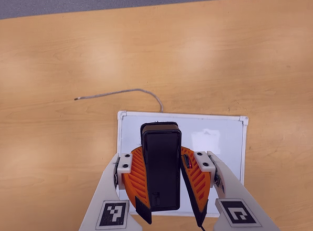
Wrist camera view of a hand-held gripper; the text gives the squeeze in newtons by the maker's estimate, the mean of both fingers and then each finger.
{"total": 9.4, "left": 9.4, "right": 9.4}